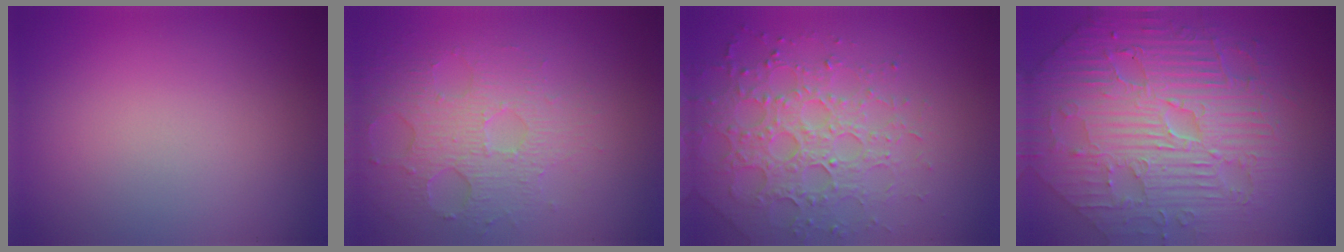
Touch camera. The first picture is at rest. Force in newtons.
{"total": 3.6, "press": 3.2, "slide": 1.6}
{"total": 4.3, "press": 4.2, "slide": 0.9}
{"total": 8.4, "press": 6.7, "slide": 5.2}